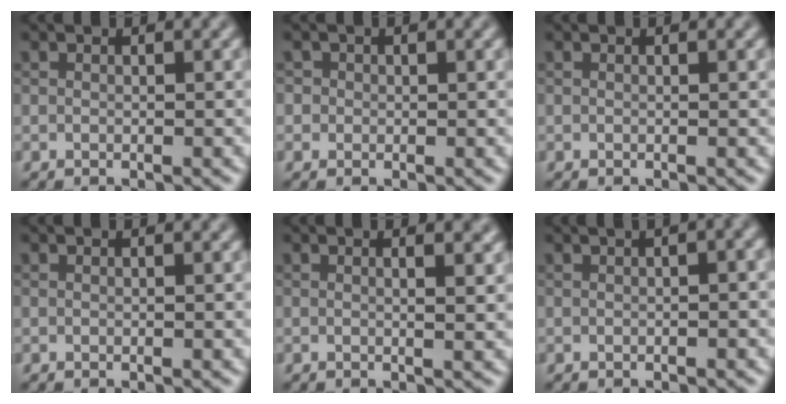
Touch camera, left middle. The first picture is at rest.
{"total": 1.0, "force": [0.2, 1.0, 0.1], "torque": [0.002, -0.001, -0.003]}
{"total": 0.0}
{"total": 0.0}
{"total": 2.8, "force": [0.9, 1.1, 2.4], "torque": [-0.018, 0.010, -0.002]}
{"total": 4.9, "force": [1.6, 2.2, 4.1], "torque": [-0.029, 0.035, -0.002]}